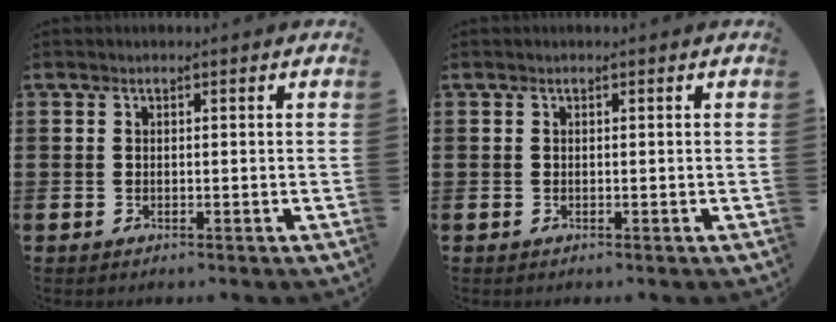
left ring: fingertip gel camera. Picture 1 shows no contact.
{"total": 0.0}